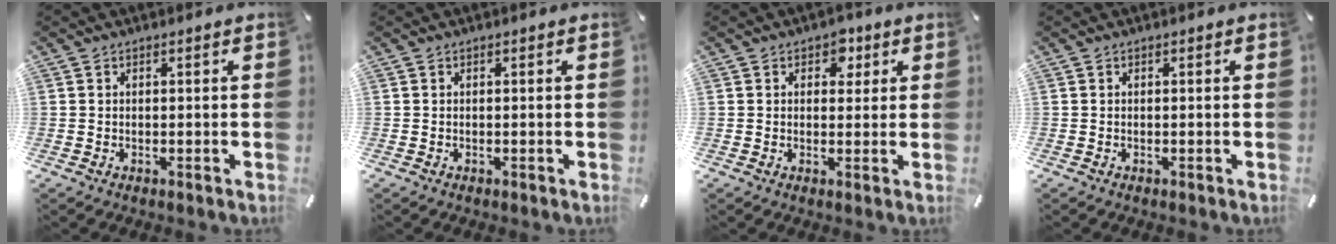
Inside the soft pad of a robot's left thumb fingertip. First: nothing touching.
{"total": 0.0}
{"total": 4.1, "force": [1.7, 3.2, 1.9], "torque": [-0.005, -0.007, 0.021]}
{"total": 0.0}